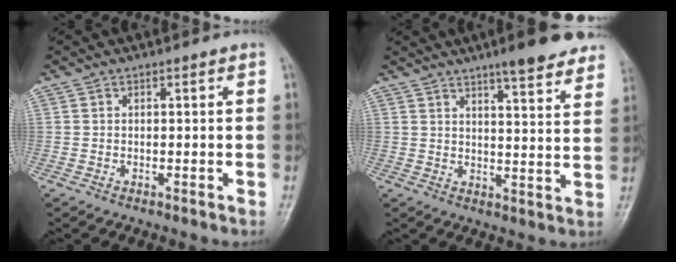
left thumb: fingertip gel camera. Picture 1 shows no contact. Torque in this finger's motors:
{"motor_torque": [2.39, 0.70, 1.57, -1.20, 0.06]}